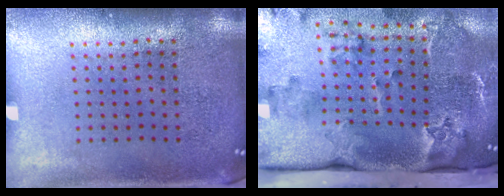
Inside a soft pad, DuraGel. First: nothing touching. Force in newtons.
{"total": 3.9, "press": 2.7, "slide": 2.8}